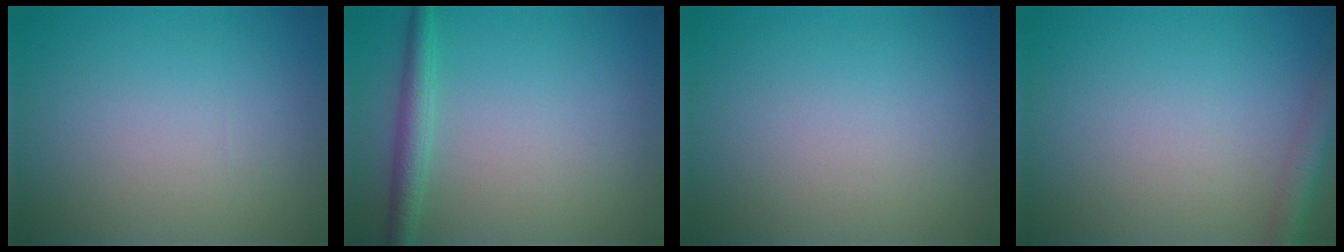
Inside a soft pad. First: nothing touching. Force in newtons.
{"total": 2.4, "press": 2.4, "slide": 0.0}
{"total": 0.0}
{"total": 2.9, "press": 2.9, "slide": 0.1}